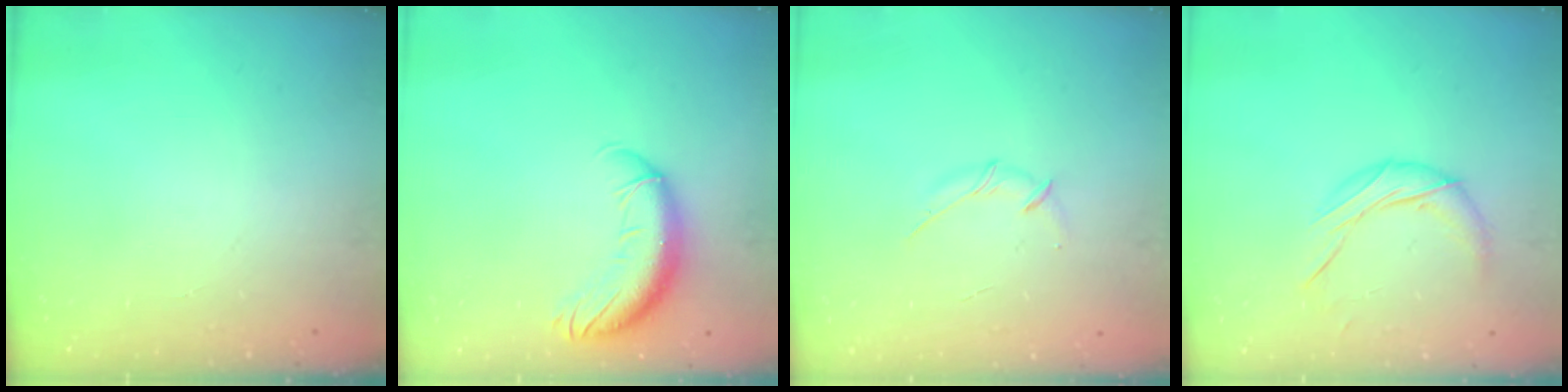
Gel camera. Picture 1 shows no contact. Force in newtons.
{"total": 11.8, "press": 11.6, "slide": 2.5}
{"total": 3.8, "press": 3.7, "slide": 0.9}
{"total": 9.2, "press": 9.2, "slide": 0.4}